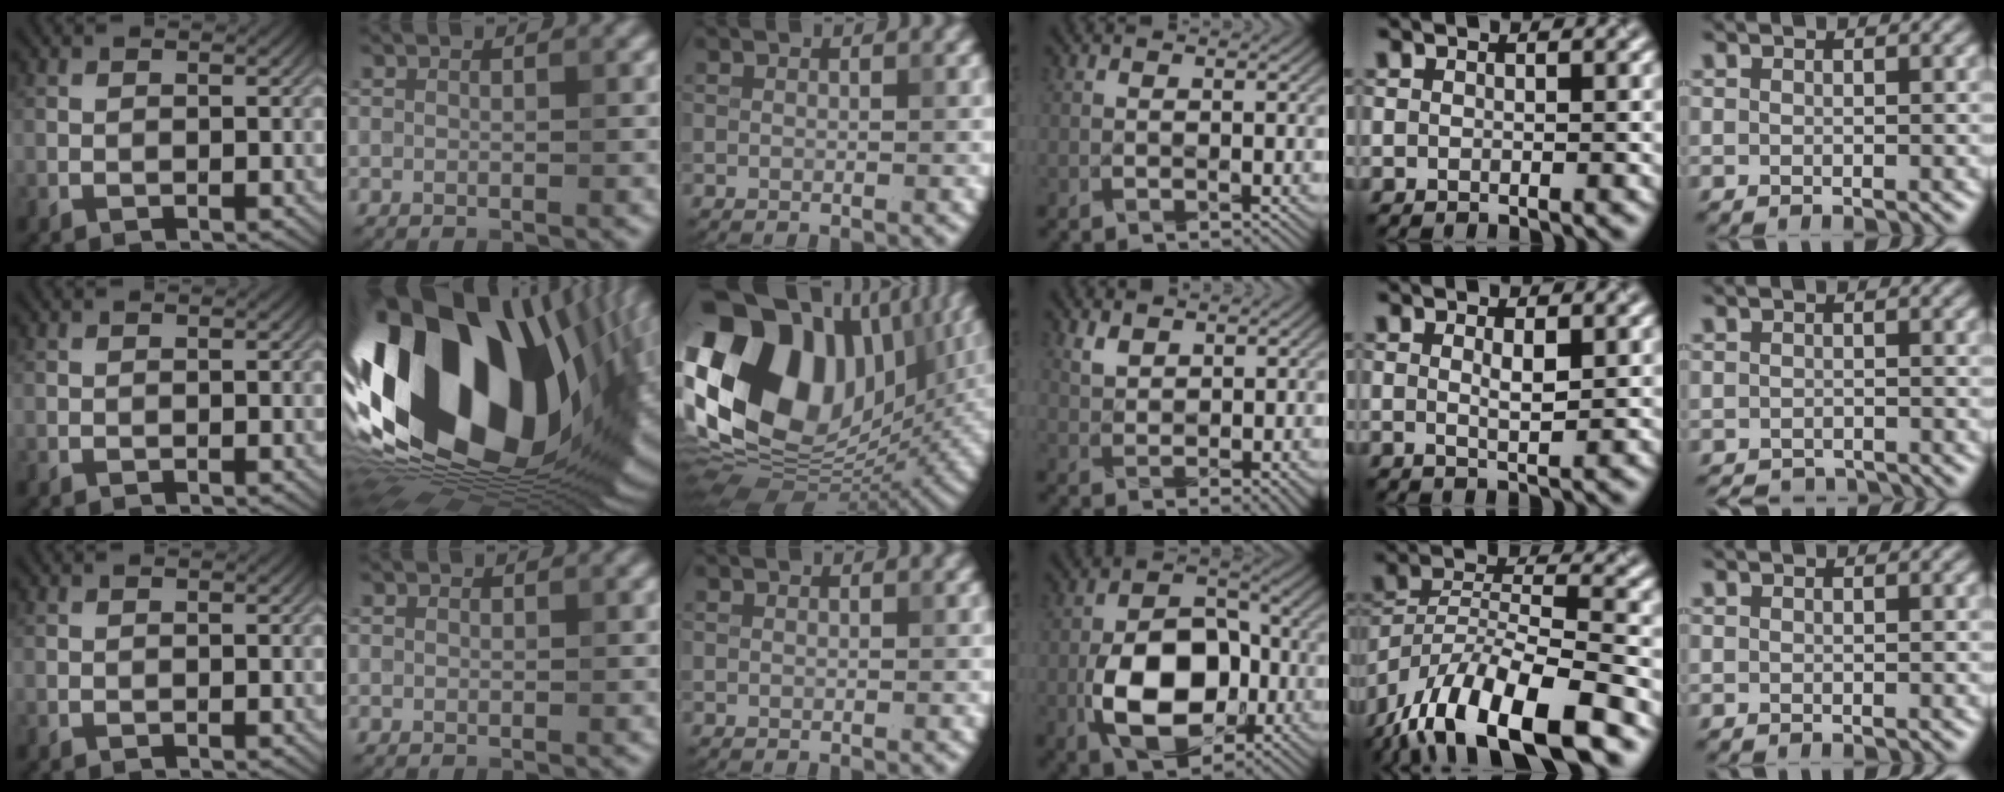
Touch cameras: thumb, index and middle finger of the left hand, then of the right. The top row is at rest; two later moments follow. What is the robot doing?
{"motion": "fold", "object": "apron"}